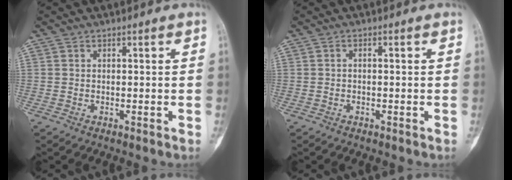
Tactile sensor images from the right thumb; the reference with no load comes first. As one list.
[{"total": 0.5, "force": [-0.1, 0.2, 0.5], "torque": [-0.012, 0.002, -0.003]}]